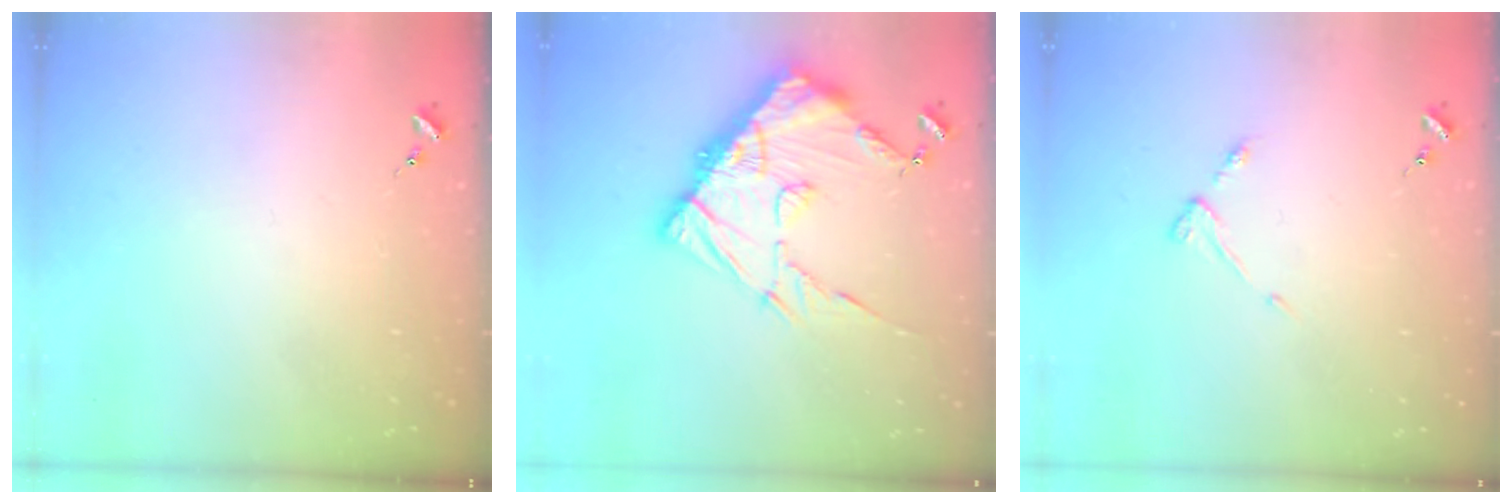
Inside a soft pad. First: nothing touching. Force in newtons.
{"total": 18.0, "press": 17.9, "slide": 1.6}
{"total": 4.7, "press": 4.7, "slide": 0.7}